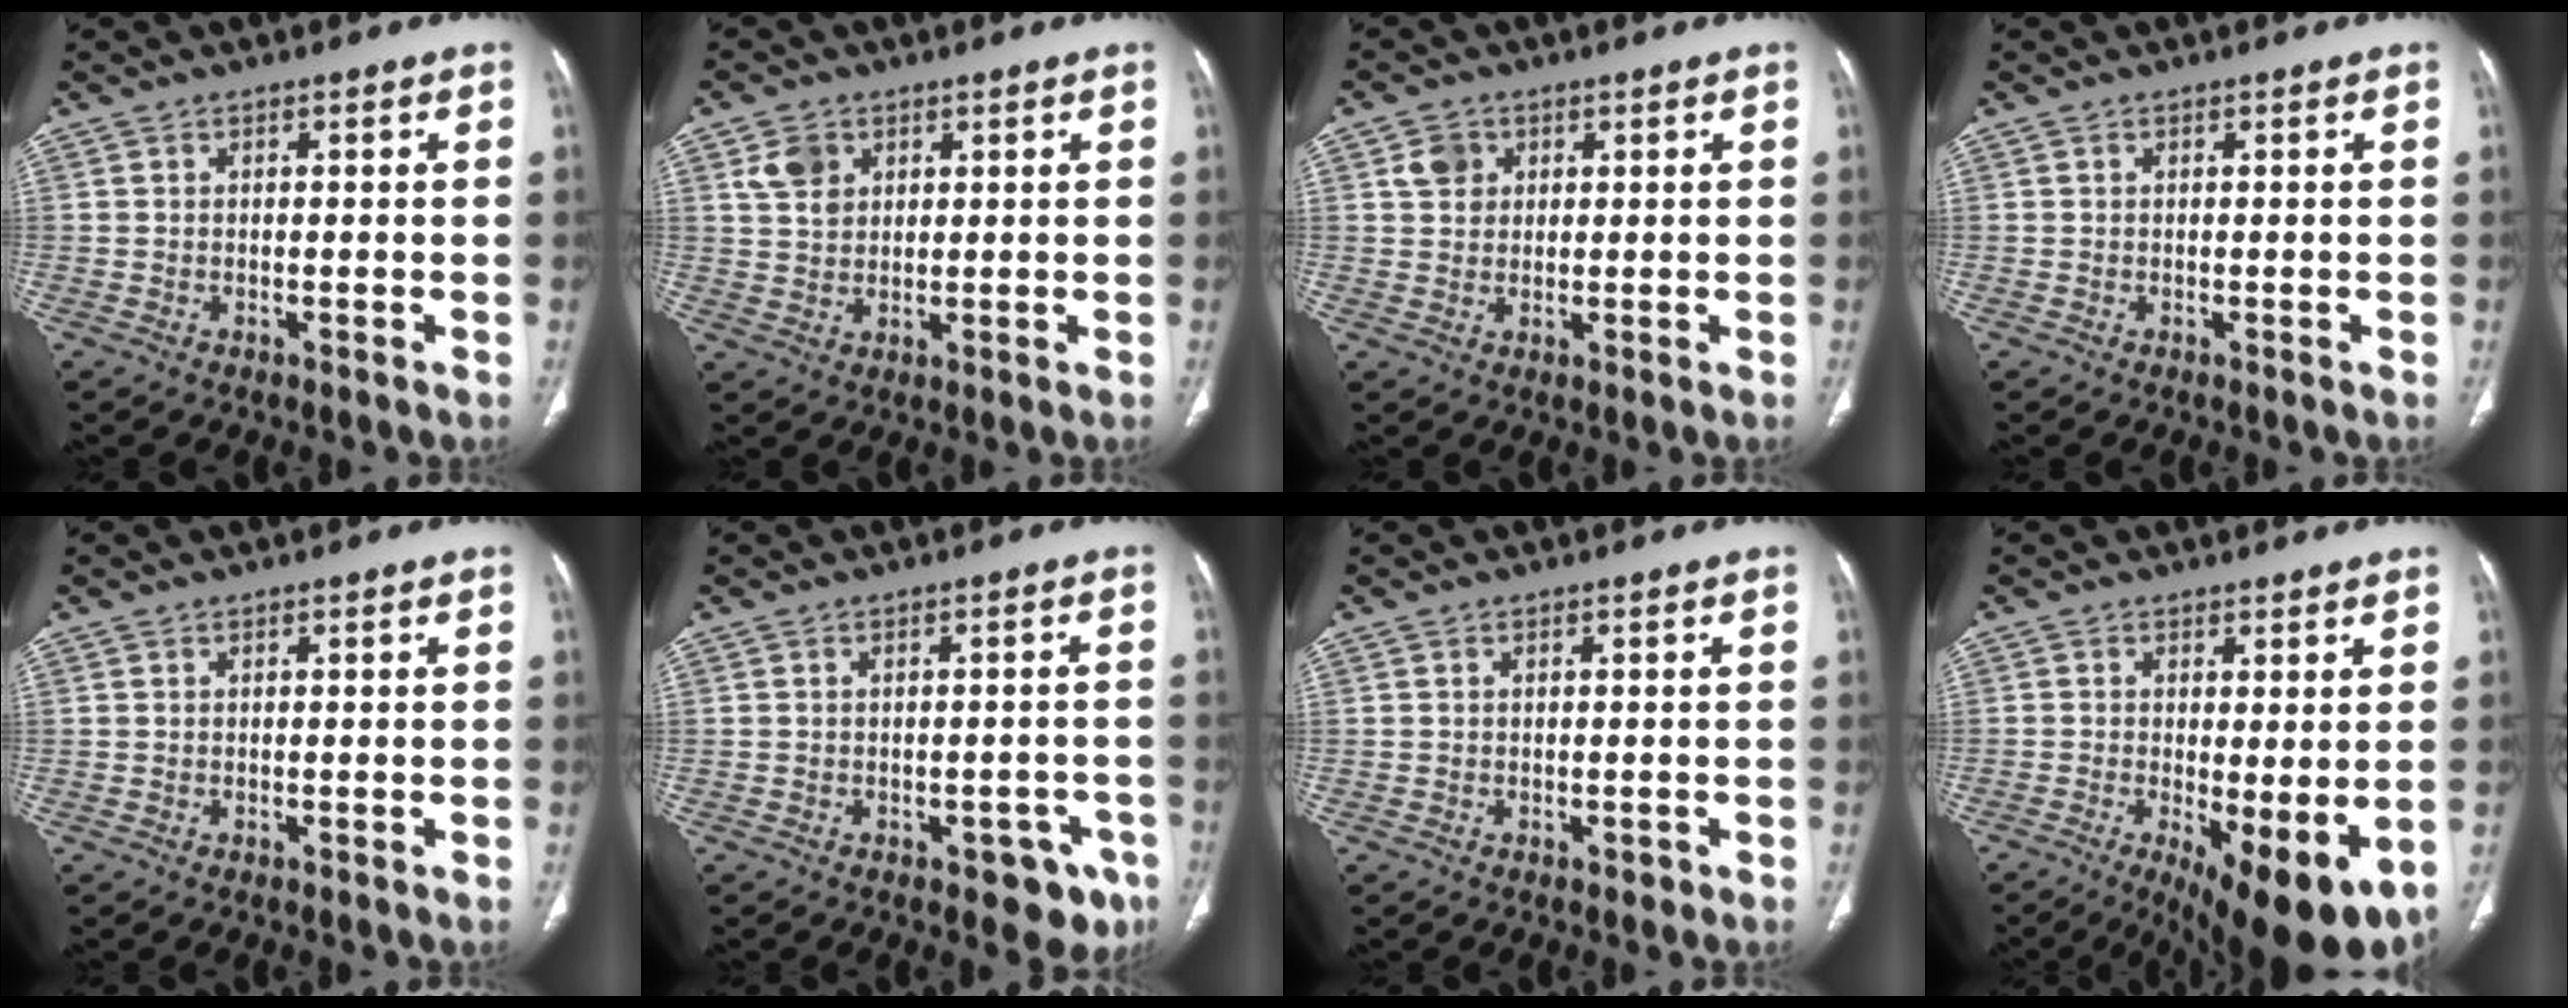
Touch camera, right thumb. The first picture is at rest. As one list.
[{"total": 5.0, "force": [2.3, 3.8, 2.3], "torque": [-0.027, -0.008, 0.049]}, {"total": 4.0, "force": [1.5, 3.3, 1.5], "torque": [-0.010, -0.003, 0.030]}, {"total": 0.0}, {"total": 0.0}, {"total": 6.3, "force": [-3.5, 3.3, 4.0], "torque": [-0.022, 0.014, -0.041]}, {"total": 0.7, "force": [-0.3, 0.4, 0.4], "torque": [-0.003, 0.000, -0.004]}, {"total": 13.6, "force": [-4.3, 4.5, 12.0], "torque": [-0.156, -0.023, -0.051]}]